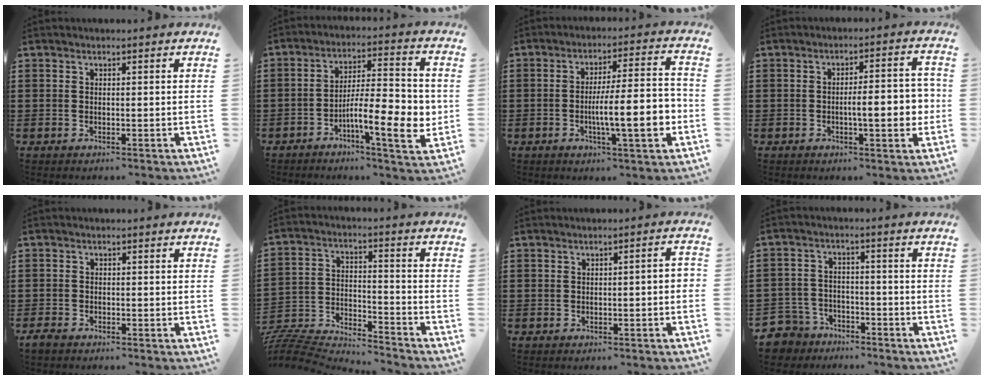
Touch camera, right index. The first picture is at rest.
{"total": 11.0, "force": [-3.0, 3.0, 10.1], "torque": [-0.154, -0.009, -0.051]}
{"total": 11.0, "force": [-2.8, 2.0, 10.4], "torque": [-0.147, -0.006, -0.053]}
{"total": 7.6, "force": [-1.1, 1.9, 7.2], "torque": [-0.091, -0.008, -0.027]}
{"total": 1.5, "force": [-1.3, 0.6, 0.3], "torque": [-0.017, -0.001, -0.031]}
{"total": 6.6, "force": [-6.6, 0.2, 0.5], "torque": [-0.032, -0.012, -0.141]}
{"total": 1.3, "force": [-0.7, 0.3, 1.1], "torque": [-0.019, -0.001, -0.012]}
{"total": 4.7, "force": [-4.3, 2.1, 0.1], "torque": [-0.034, 0.000, -0.094]}